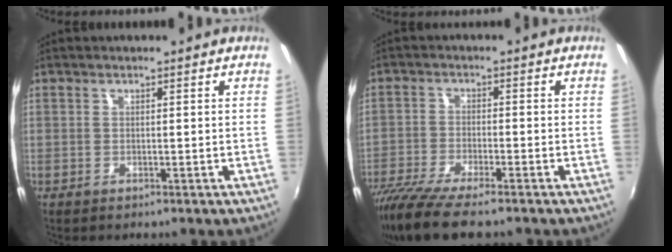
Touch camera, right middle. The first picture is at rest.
{"total": 11.0, "force": [-8.9, 1.6, 6.2], "torque": [-0.143, -0.043, -0.161]}